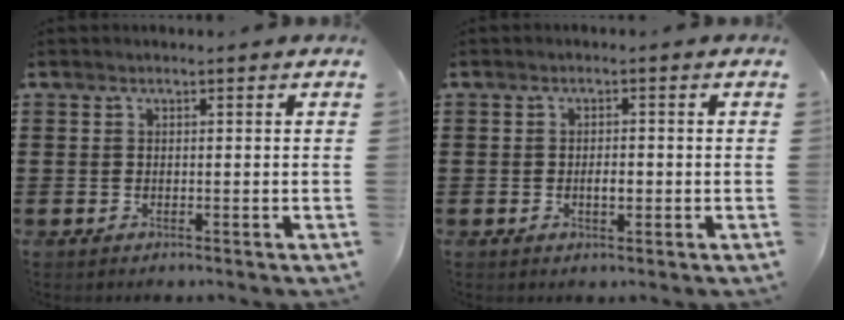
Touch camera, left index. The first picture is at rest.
{"total": 2.0, "force": [-0.2, 0.8, 1.8], "torque": [-0.035, 0.001, -0.005]}